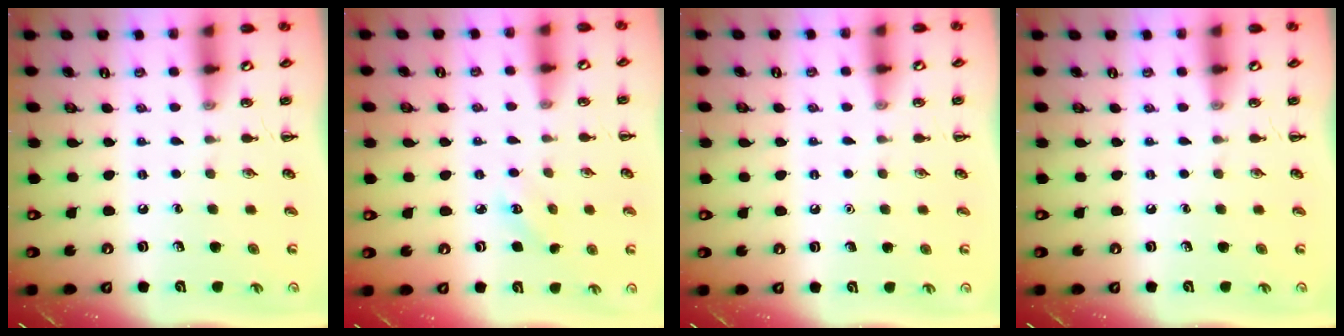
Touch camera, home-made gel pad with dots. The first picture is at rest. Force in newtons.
{"total": 2.6, "press": 2.5, "slide": 0.7}
{"total": 1.5, "press": 1.5, "slide": 0.1}
{"total": 0.0}